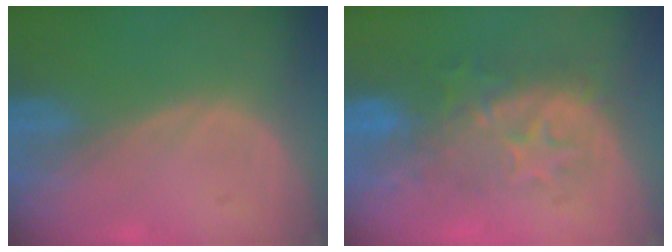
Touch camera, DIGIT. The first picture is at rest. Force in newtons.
{"total": 8.2, "press": 8.2, "slide": 1.0}